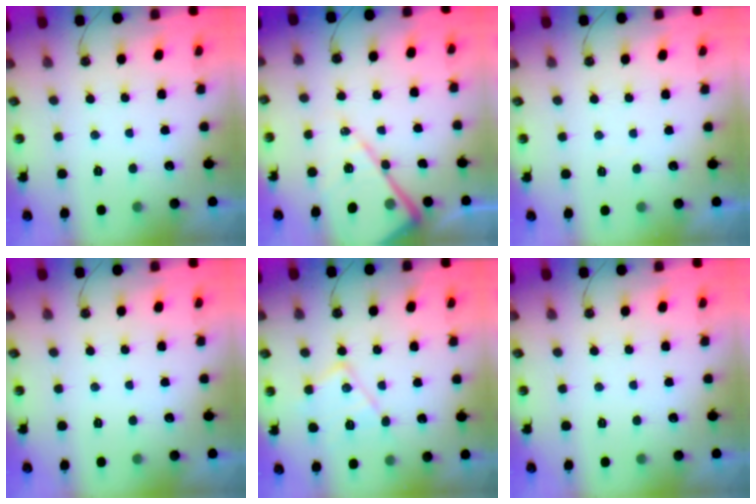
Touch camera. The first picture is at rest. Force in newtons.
{"total": 15.4, "press": 15.3, "slide": 1.5}
{"total": 2.7, "press": 2.7, "slide": 0.6}
{"total": 0.0}
{"total": 13.6, "press": 13.6, "slide": 0.9}
{"total": 0.0}